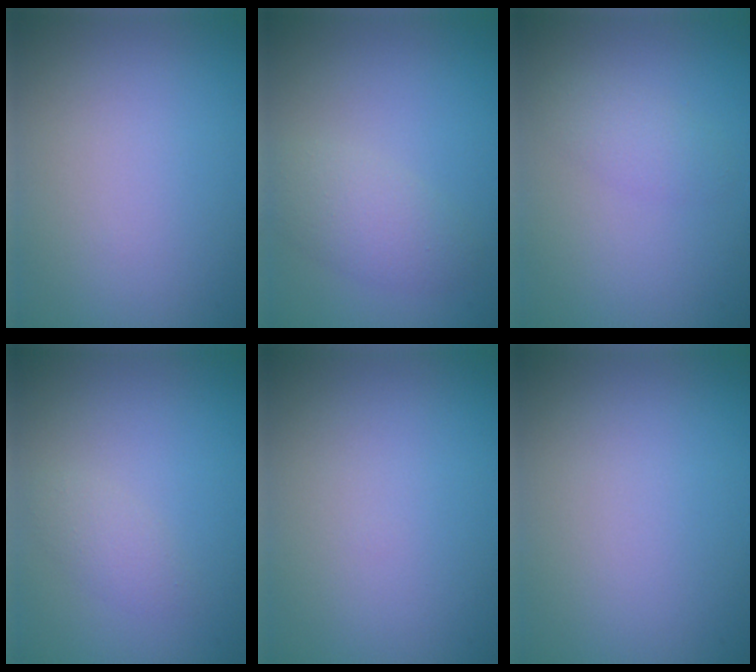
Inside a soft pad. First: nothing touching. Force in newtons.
{"total": 2.9, "press": 2.9, "slide": 0.1}
{"total": 1.7, "press": 1.7, "slide": 0.1}
{"total": 1.5, "press": 1.5, "slide": 0.1}
{"total": 0.0}
{"total": 0.0}